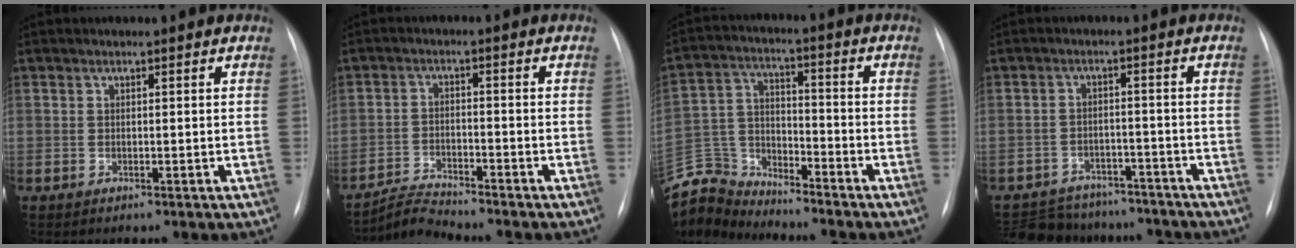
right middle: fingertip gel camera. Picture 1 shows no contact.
{"total": 4.2, "force": [-4.0, -1.1, -0.5], "torque": [0.001, -0.017, -0.075]}
{"total": 10.4, "force": [-10.3, 1.4, -0.2], "torque": [-0.003, 0.019, -0.205]}
{"total": 14.2, "force": [-12.5, 6.0, 3.4], "torque": [-0.070, 0.013, -0.162]}